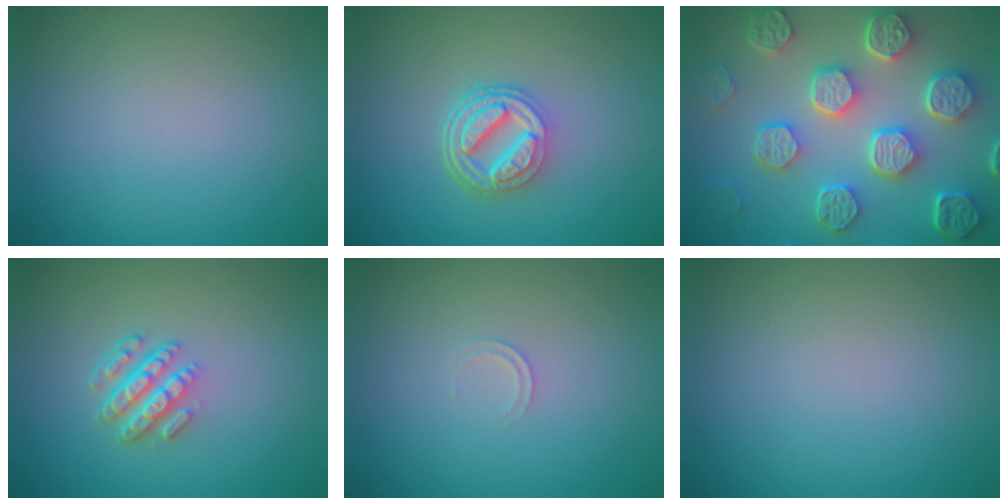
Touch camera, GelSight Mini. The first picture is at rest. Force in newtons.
{"total": 4.9, "press": 3.6, "slide": 3.3}
{"total": 8.6, "press": 6.6, "slide": 5.5}
{"total": 4.3, "press": 3.1, "slide": 2.9}
{"total": 0.7, "press": 0.7, "slide": 0.1}
{"total": 0.0}